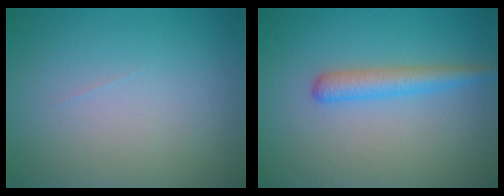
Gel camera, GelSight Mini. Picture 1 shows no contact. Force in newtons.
{"total": 2.5, "press": 2.5, "slide": 0.1}